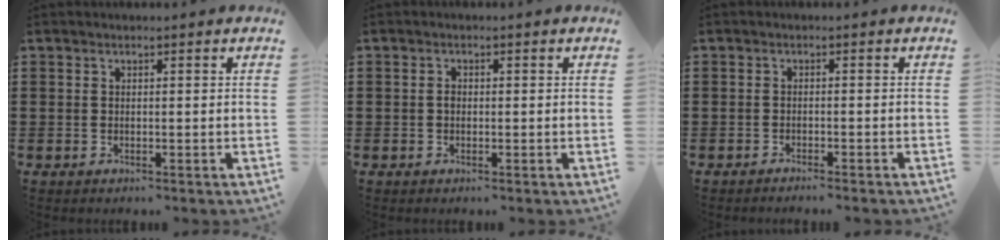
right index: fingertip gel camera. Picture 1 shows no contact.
{"total": 1.0, "force": [-0.1, 0.7, 0.7], "torque": [-0.015, 0.001, -0.003]}
{"total": 1.2, "force": [-1.1, -0.2, 0.1], "torque": [-0.002, 0.002, -0.023]}